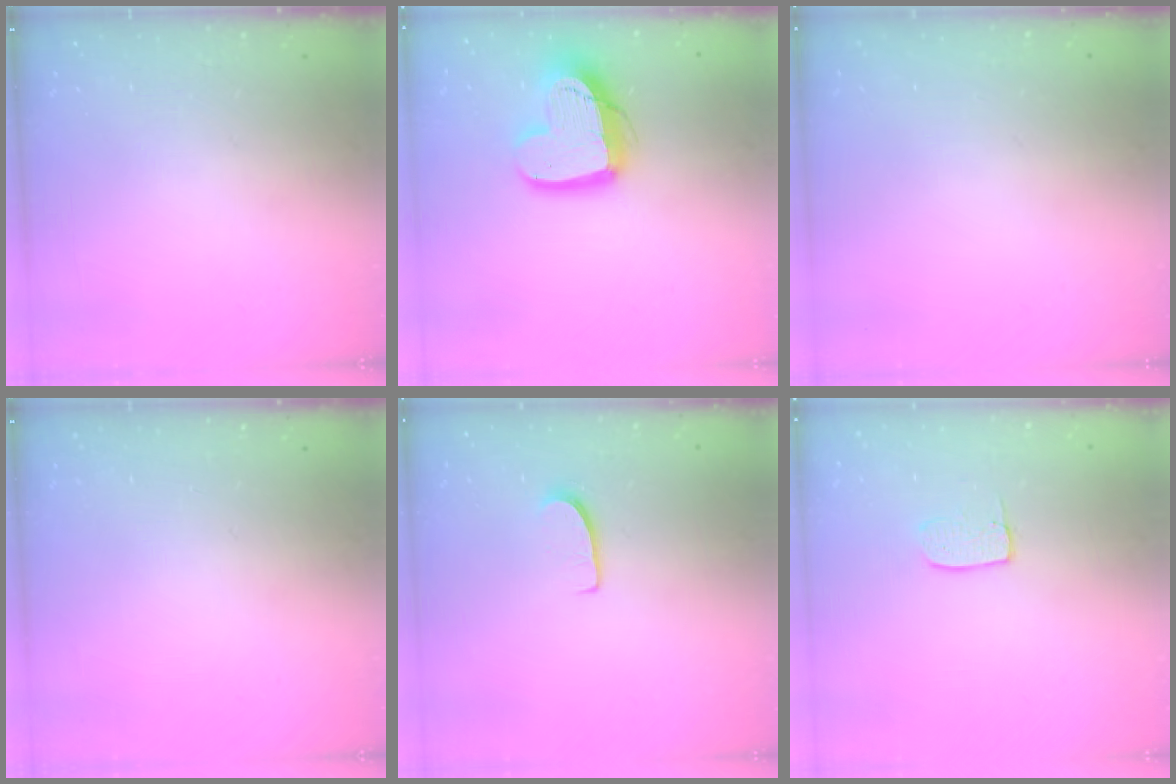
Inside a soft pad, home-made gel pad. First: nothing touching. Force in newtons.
{"total": 15.5, "press": 15.4, "slide": 1.4}
{"total": 0.0}
{"total": 0.0}
{"total": 5.8, "press": 5.7, "slide": 0.5}
{"total": 6.0, "press": 6.0, "slide": 0.4}